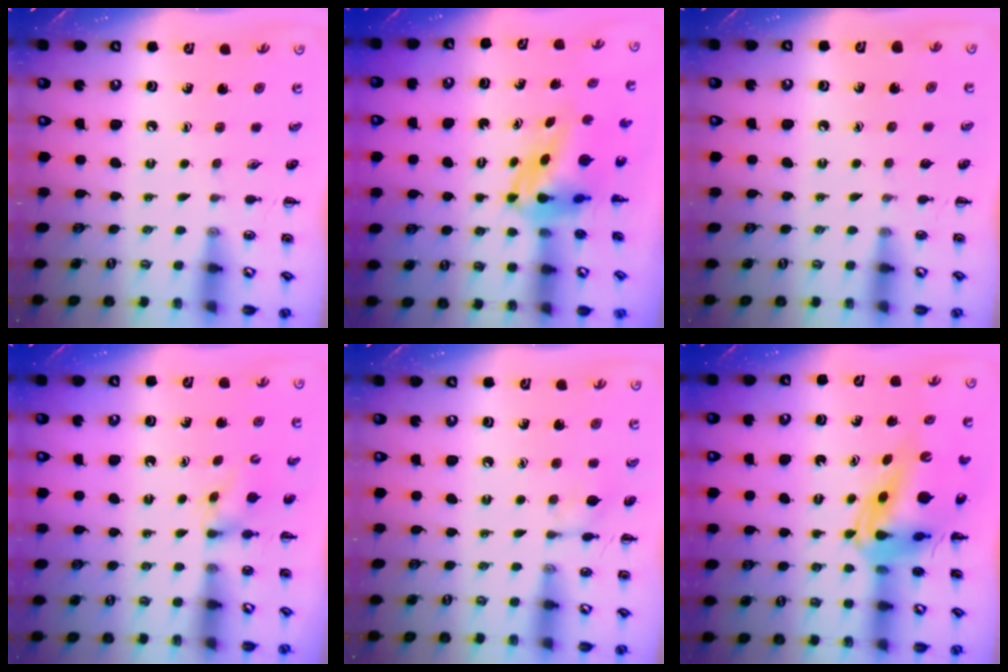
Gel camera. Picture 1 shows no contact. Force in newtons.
{"total": 6.0, "press": 5.8, "slide": 1.5}
{"total": 0.0}
{"total": 2.8, "press": 2.5, "slide": 1.3}
{"total": 5.0, "press": 5.0, "slide": 0.5}
{"total": 10.8, "press": 10.3, "slide": 3.4}